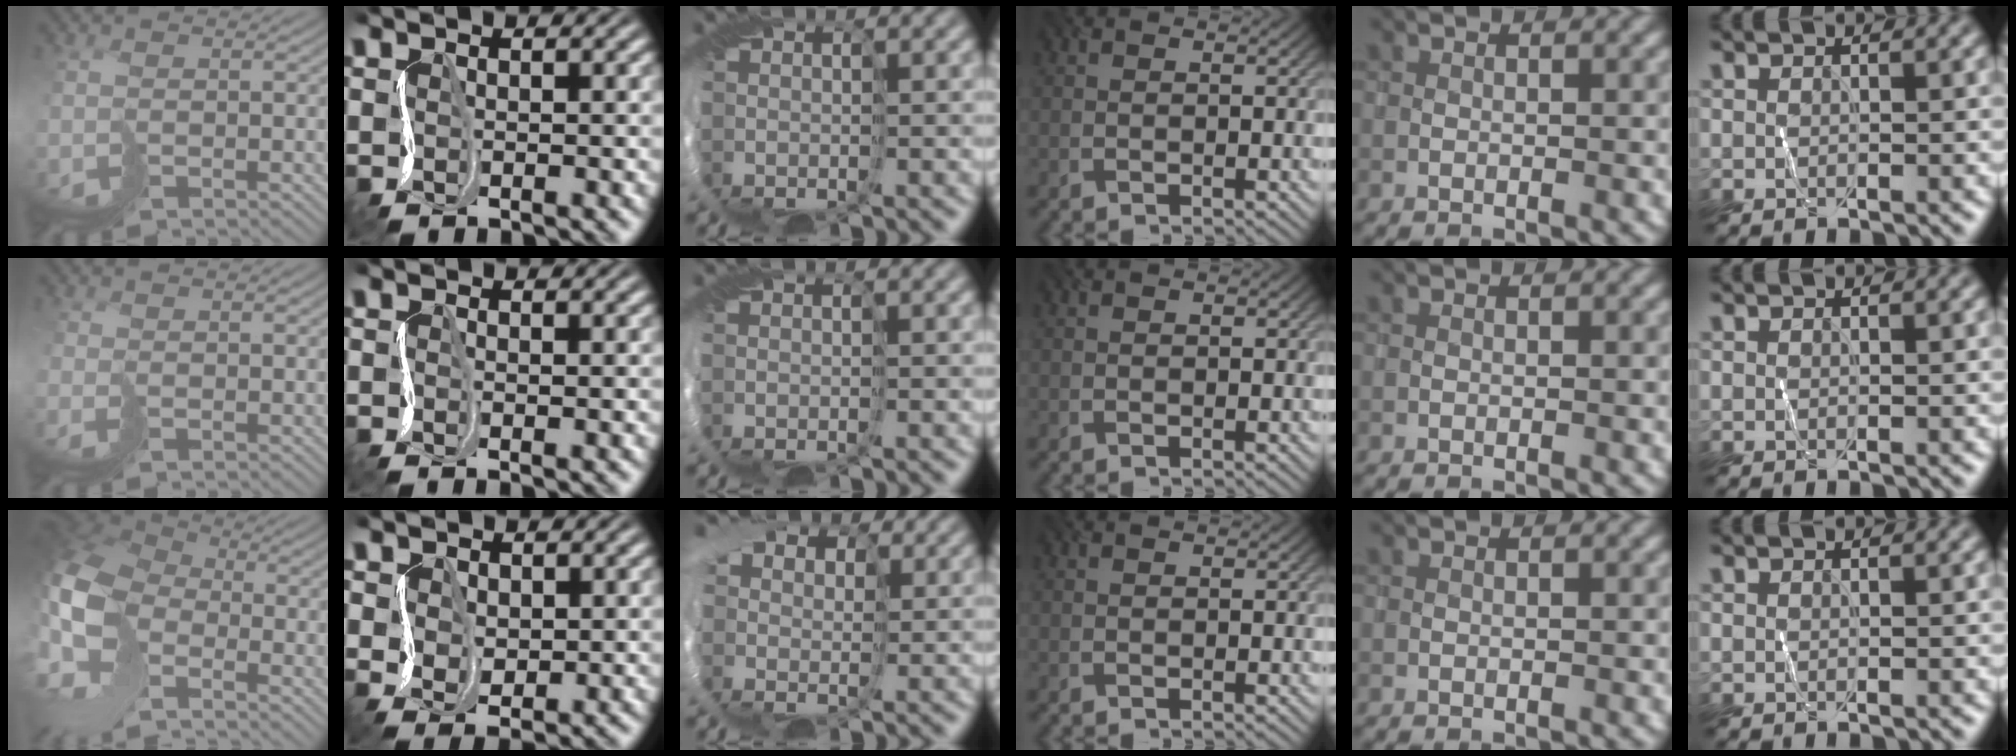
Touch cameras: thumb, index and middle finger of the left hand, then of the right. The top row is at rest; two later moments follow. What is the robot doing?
{"motion": "cut", "object": "paper"}